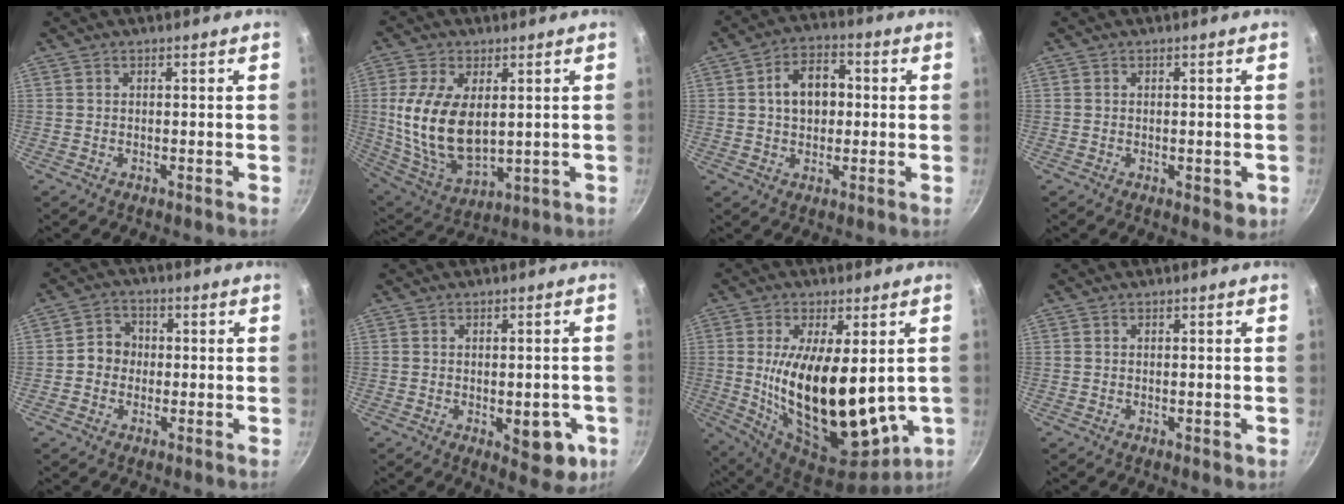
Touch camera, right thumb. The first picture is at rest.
{"total": 16.4, "force": [2.0, 9.1, 13.4], "torque": [-0.254, -0.023, 0.055]}
{"total": 8.8, "force": [0.8, 6.2, 6.2], "torque": [-0.068, 0.018, 0.006]}
{"total": 3.8, "force": [-1.0, 1.8, 3.2], "torque": [-0.041, -0.008, -0.011]}
{"total": 4.8, "force": [-0.4, 4.3, 2.0], "torque": [-0.002, 0.014, -0.016]}
{"total": 8.9, "force": [-2.4, 4.2, 7.4], "torque": [-0.065, 0.003, -0.024]}
{"total": 23.6, "force": [0.4, 10.7, 21.0], "torque": [-0.357, -0.027, 0.031]}
{"total": 1.2, "force": [-0.3, 0.5, 1.0], "torque": [-0.015, 0.001, -0.004]}